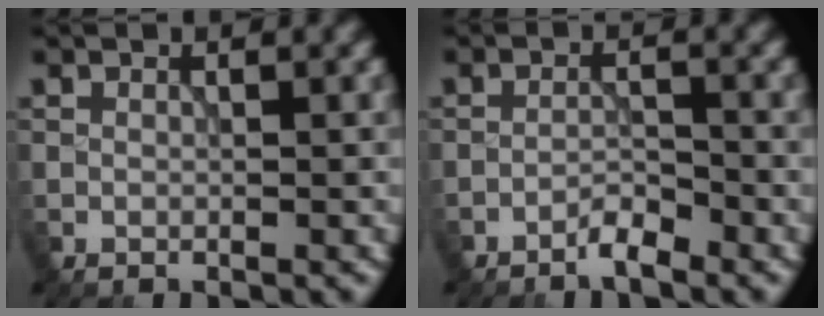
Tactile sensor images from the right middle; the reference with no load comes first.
{"total": 1.7, "force": [-1.5, 0.2, 0.9], "torque": [-0.014, 0.005, -0.031]}